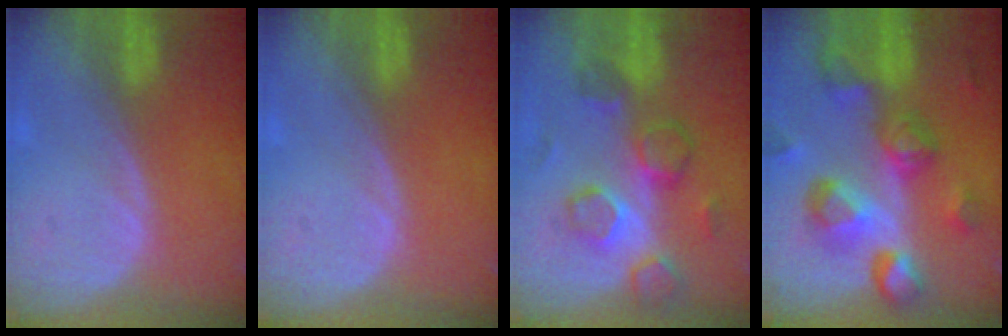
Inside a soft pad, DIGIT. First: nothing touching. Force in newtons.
{"total": 0.0}
{"total": 7.9, "press": 7.7, "slide": 2.1}
{"total": 11.1, "press": 10.0, "slide": 4.9}